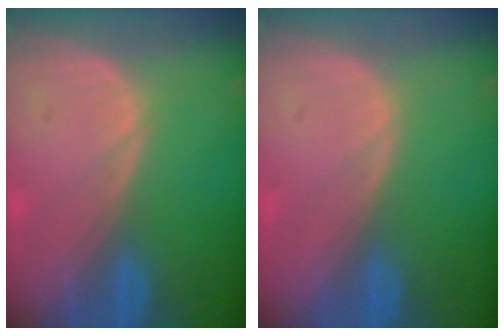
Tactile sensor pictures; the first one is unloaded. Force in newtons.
{"total": 0.0}